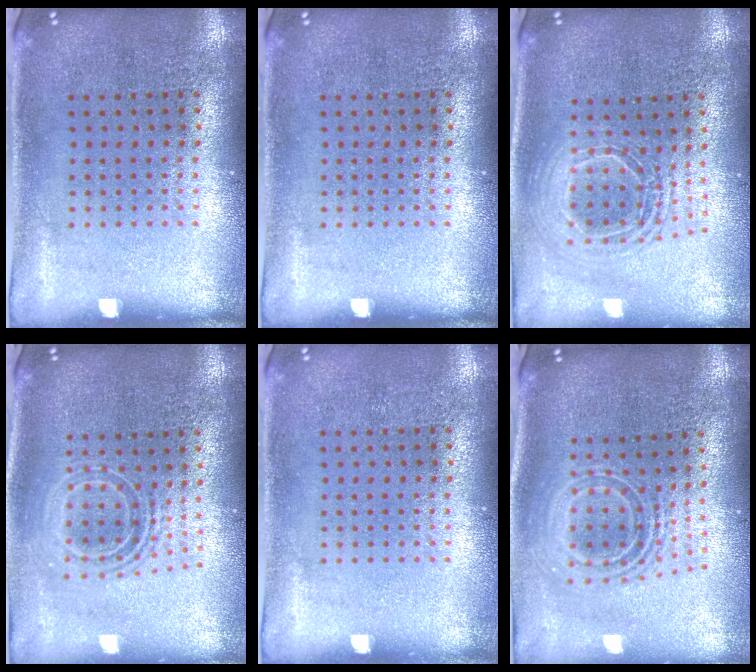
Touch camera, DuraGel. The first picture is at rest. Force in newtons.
{"total": 0.0}
{"total": 1.9, "press": 1.5, "slide": 1.1}
{"total": 1.7, "press": 1.4, "slide": 1.1}
{"total": 0.0}
{"total": 2.1, "press": 1.6, "slide": 1.4}